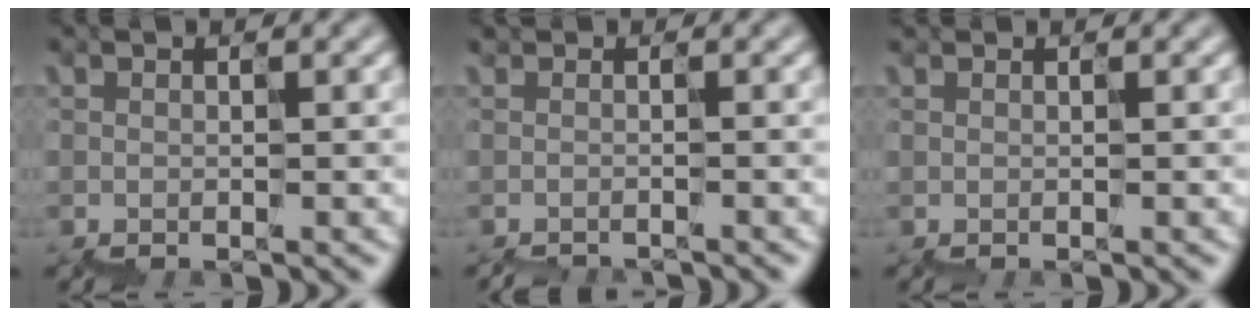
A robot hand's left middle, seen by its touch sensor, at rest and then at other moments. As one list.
[{"total": 1.8, "force": [-1.6, -0.3, -0.8], "torque": [0.012, -0.015, -0.017]}, {"total": 0.0}]